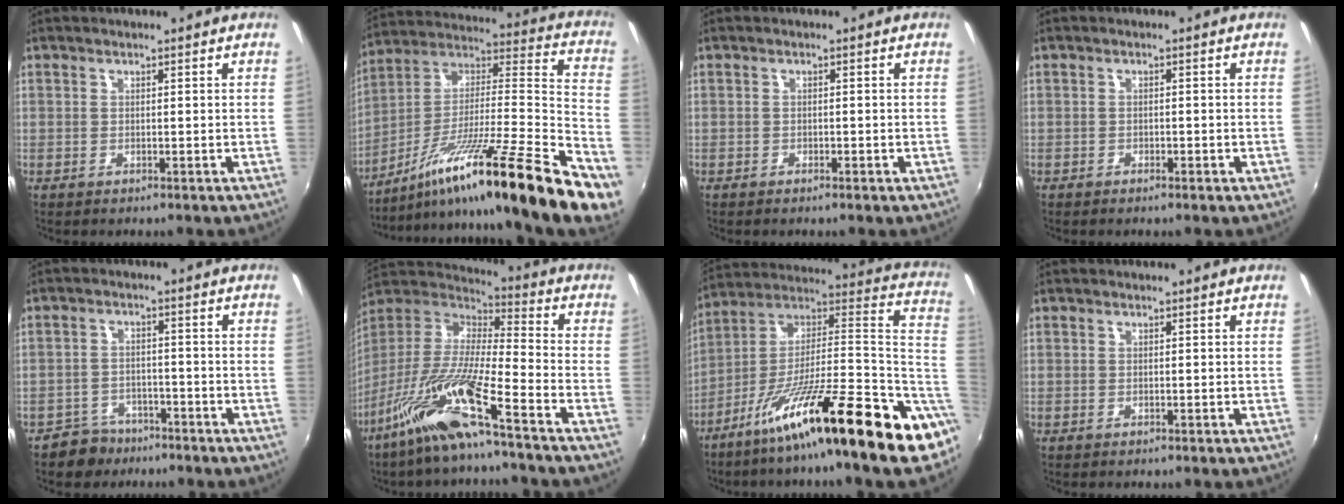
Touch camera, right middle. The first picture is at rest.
{"total": 29.0, "force": [-16.2, 1.5, 24.0], "torque": [-0.330, -0.026, -0.270]}
{"total": 0.9, "force": [-0.7, 0.4, 0.5], "torque": [-0.008, -0.001, -0.013]}
{"total": 1.3, "force": [-1.0, 0.5, 0.7], "torque": [-0.012, -0.002, -0.016]}
{"total": 4.8, "force": [-3.7, 3.0, 0.4], "torque": [-0.024, 0.014, -0.061]}
{"total": 16.3, "force": [-10.8, 0.7, 12.2], "torque": [-0.230, -0.016, -0.214]}
{"total": 25.4, "force": [-11.3, 2.9, 22.5], "torque": [-0.312, -0.008, -0.196]}
{"total": 0.0}